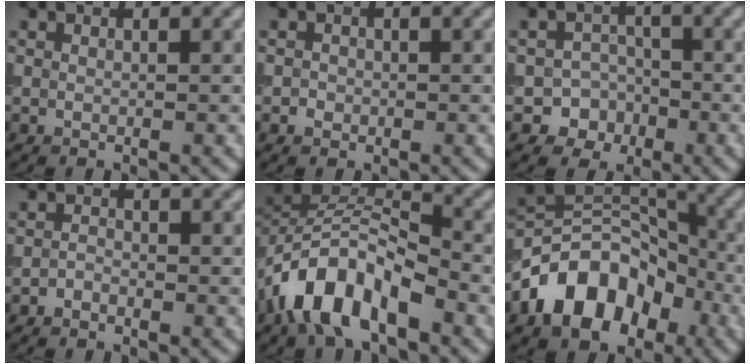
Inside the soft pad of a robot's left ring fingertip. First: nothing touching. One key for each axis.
{"total": 0.8, "fx": -0.3, "fy": 0.8, "fz": 0.1, "tx": 0.004, "ty": -0.002, "tz": -0.006}
{"total": 4.1, "fx": -2.1, "fy": 3.5, "fz": 0.4, "tx": 0.034, "ty": 0.006, "tz": -0.042}
{"total": 0.9, "fx": -0.6, "fy": 0.5, "fz": 0.4, "tx": -0.007, "ty": 0.001, "tz": -0.015}
{"total": 8.0, "fx": -4.3, "fy": 4.3, "fz": 5.2, "tx": -0.080, "ty": 0.005, "tz": -0.090}
{"total": 10.3, "fx": -5.0, "fy": 6.9, "fz": 5.8, "tx": -0.088, "ty": 0.007, "tz": -0.100}